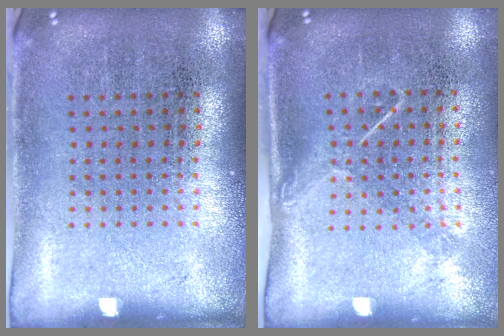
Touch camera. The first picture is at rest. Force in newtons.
{"total": 1.3, "press": 1.0, "slide": 0.9}